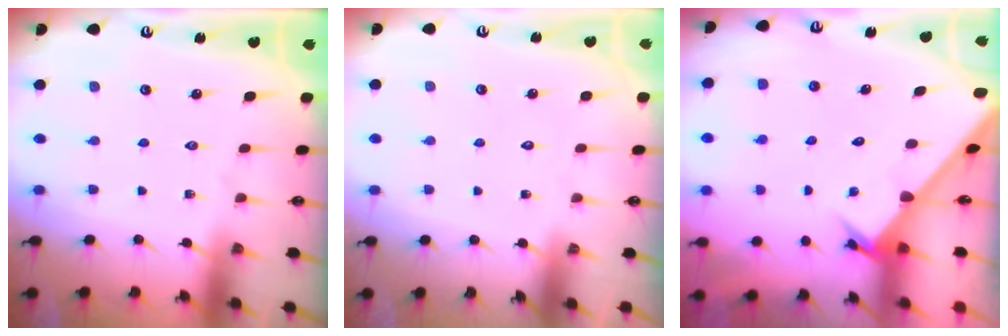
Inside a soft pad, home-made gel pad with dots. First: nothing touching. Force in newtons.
{"total": 1.8, "press": 1.8, "slide": 0.1}
{"total": 2.3, "press": 2.3, "slide": 0.1}